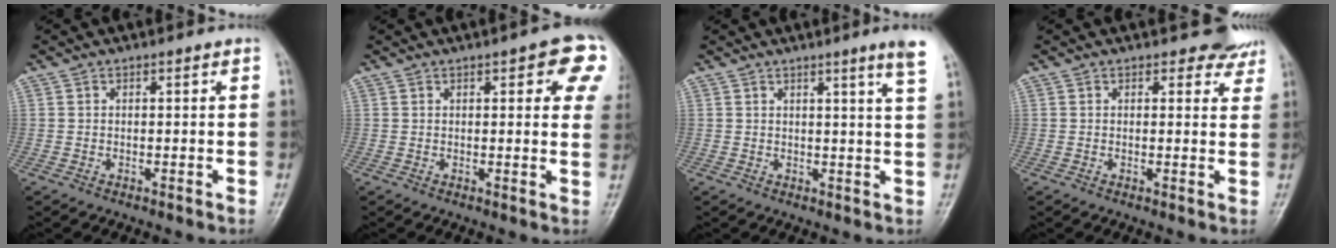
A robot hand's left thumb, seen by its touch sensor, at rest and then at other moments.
{"total": 9.6, "force": [3.9, 3.2, 8.1], "torque": [-0.060, -0.006, 0.037]}
{"total": 5.2, "force": [3.4, -0.7, 3.9], "torque": [-0.052, -0.022, 0.042]}
{"total": 4.3, "force": [3.9, 1.8, -0.4], "torque": [0.039, -0.030, 0.027]}